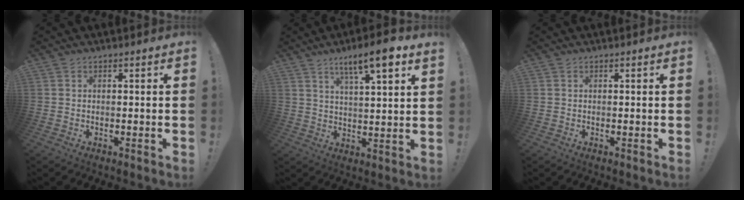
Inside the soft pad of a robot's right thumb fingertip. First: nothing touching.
{"total": 10.5, "force": [6.8, 0.9, 8.0], "torque": [-0.124, -0.037, 0.107]}
{"total": 0.0}